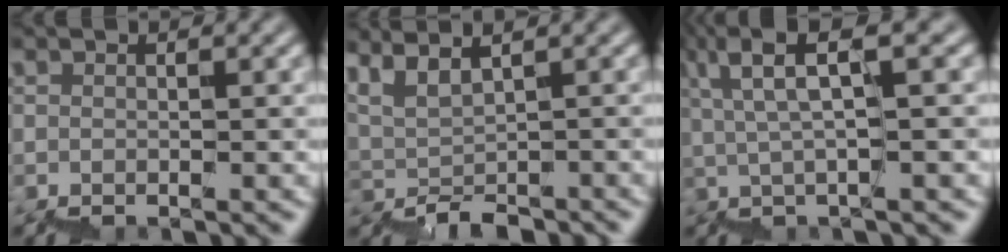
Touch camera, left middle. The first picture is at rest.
{"total": 2.5, "force": [1.1, 1.0, 2.0], "torque": [-0.024, 0.007, 0.031]}
{"total": 6.4, "force": [4.0, 0.8, 5.0], "torque": [-0.068, 0.019, 0.068]}